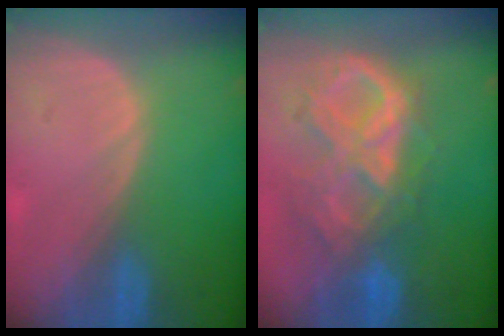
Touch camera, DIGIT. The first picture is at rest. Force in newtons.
{"total": 10.4, "press": 8.9, "slide": 5.4}